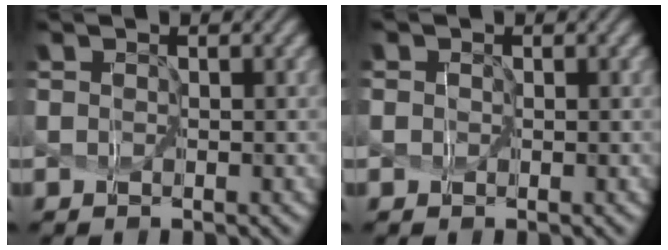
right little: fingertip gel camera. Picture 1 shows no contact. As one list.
[{"total": 2.3, "force": [0.7, 1.9, 1.0], "torque": [-0.012, 0.023, -0.017]}]